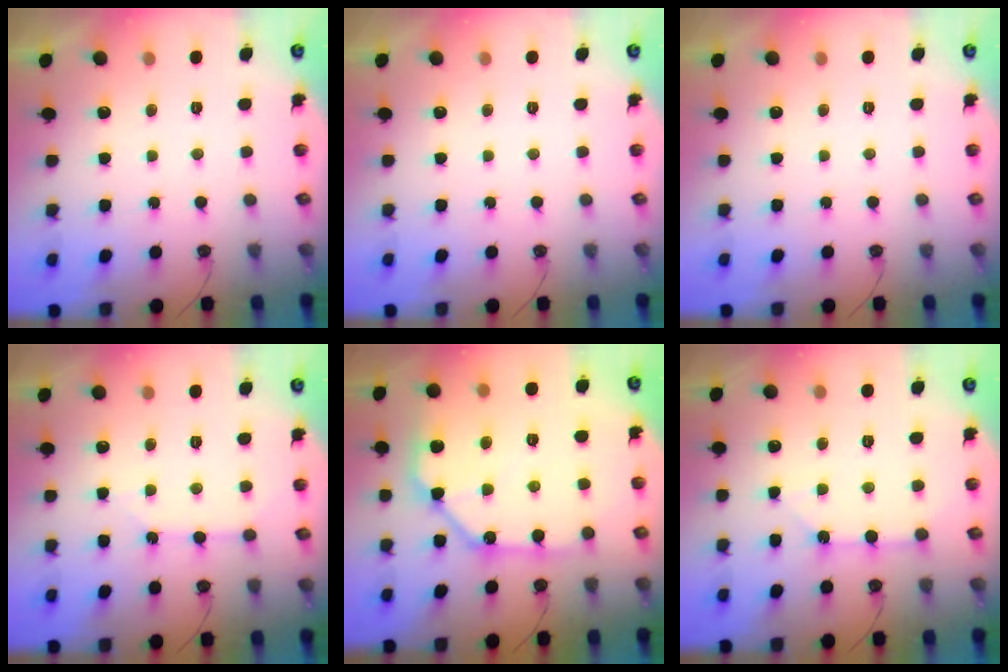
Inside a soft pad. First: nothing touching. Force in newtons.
{"total": 0.0}
{"total": 0.0}
{"total": 3.0, "press": 3.0, "slide": 0.4}
{"total": 14.9, "press": 14.8, "slide": 1.1}
{"total": 2.9, "press": 2.9, "slide": 0.5}